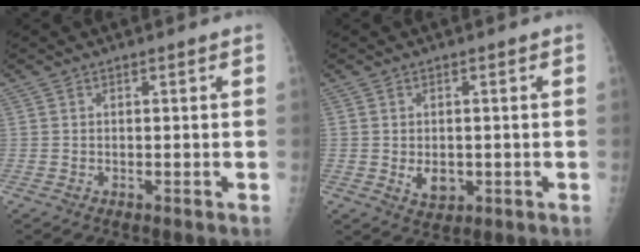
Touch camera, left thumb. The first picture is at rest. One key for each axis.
{"total": 3.8, "fx": -0.5, "fy": 2.8, "fz": 2.5, "tx": -0.023, "ty": -0.003, "tz": 0.003}